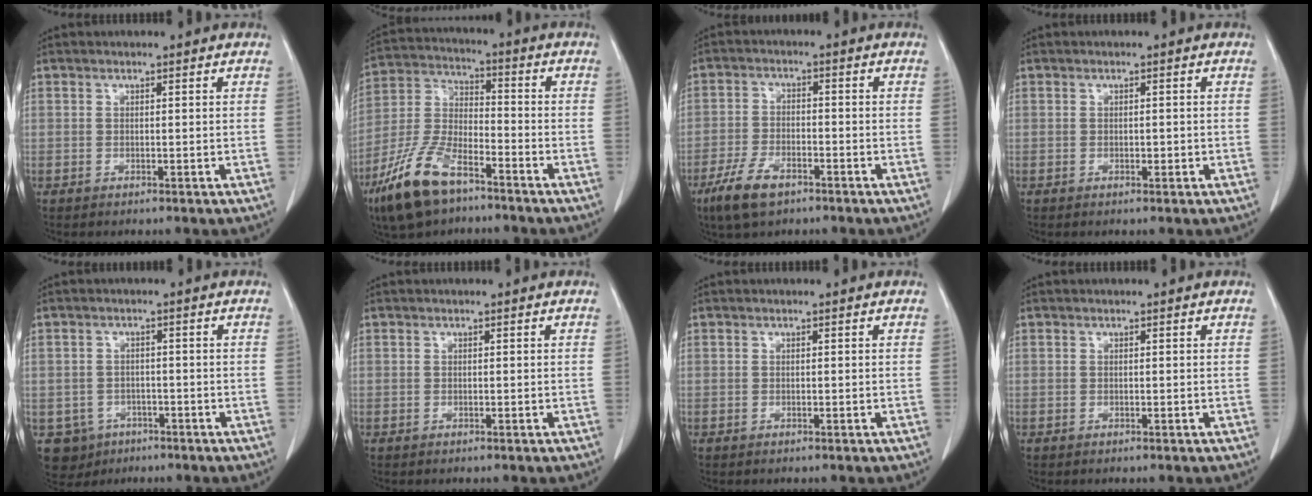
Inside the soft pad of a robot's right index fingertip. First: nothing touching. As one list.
[{"total": 13.9, "force": [-8.9, 5.4, 9.3], "torque": [-0.207, -0.011, -0.173]}, {"total": 7.6, "force": [-4.8, 3.1, 5.0], "torque": [-0.108, -0.009, -0.087]}, {"total": 1.3, "force": [-0.3, 0.7, 1.1], "torque": [-0.021, 0.001, -0.001]}, {"total": 6.3, "force": [-3.0, 5.5, 0.9], "torque": [-0.019, 0.007, -0.037]}, {"total": 0.0}, {"total": 0.0}, {"total": 0.0}]